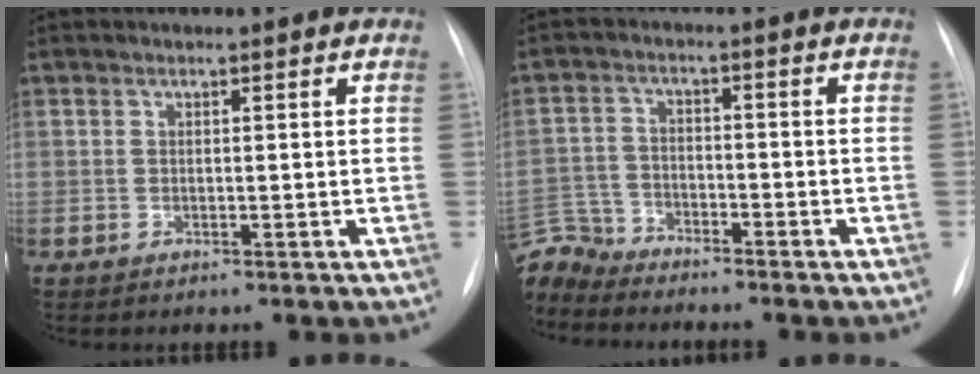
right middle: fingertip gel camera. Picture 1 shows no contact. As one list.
[{"total": 8.1, "force": [-7.7, 2.2, 0.3], "torque": [-0.017, 0.006, -0.152]}]